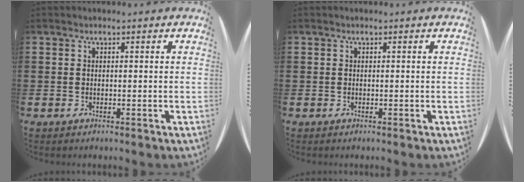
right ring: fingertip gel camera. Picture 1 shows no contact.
{"total": 0.0}